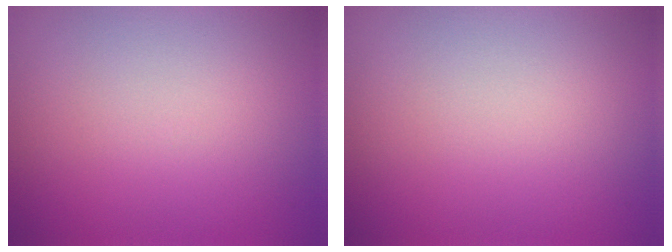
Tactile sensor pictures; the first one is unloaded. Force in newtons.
{"total": 0.0}